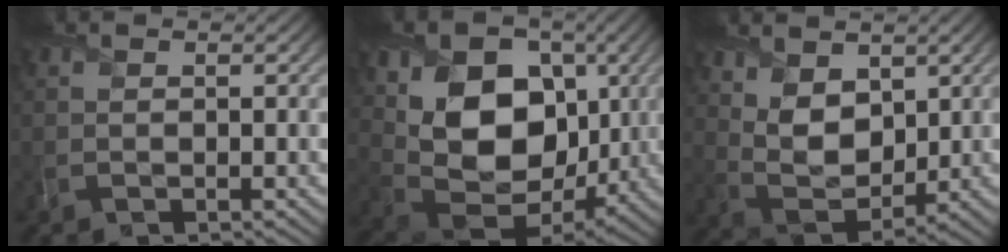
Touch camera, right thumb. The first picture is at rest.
{"total": 15.2, "force": [2.6, 10.8, 10.5], "torque": [-0.196, -0.007, 0.059]}
{"total": 7.2, "force": [3.4, 4.4, 4.6], "torque": [-0.113, -0.008, 0.066]}